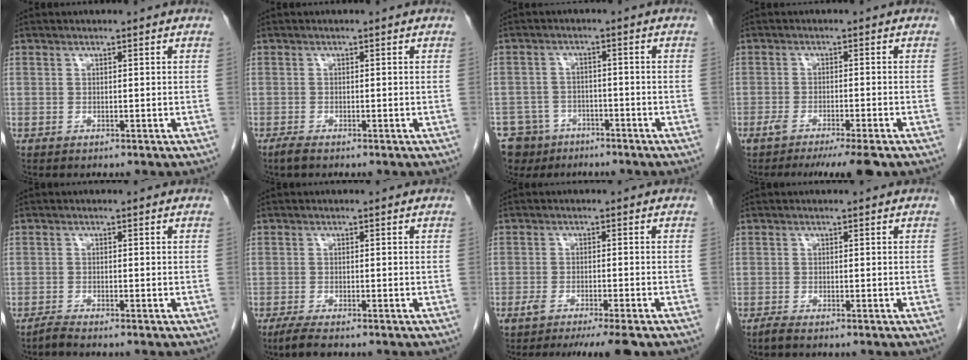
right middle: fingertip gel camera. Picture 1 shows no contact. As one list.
[{"total": 1.2, "force": [-1.0, 0.1, 0.7], "torque": [-0.026, -0.004, -0.021]}, {"total": 7.8, "force": [-5.5, 5.5, 0.8], "torque": [-0.021, 0.006, -0.088]}, {"total": 7.8, "force": [-6.0, 0.2, 5.0], "torque": [-0.063, -0.014, -0.091]}, {"total": 1.2, "force": [-1.1, -0.3, 0.3], "torque": [-0.010, -0.002, -0.024]}, {"total": 2.8, "force": [-2.1, 0.2, 1.7], "torque": [-0.040, -0.009, -0.039]}, {"total": 7.3, "force": [-5.7, 0.2, 4.6], "torque": [-0.058, -0.012, -0.085]}, {"total": 0.9, "force": [-0.7, -0.1, 0.5], "torque": [-0.015, -0.002, -0.017]}]